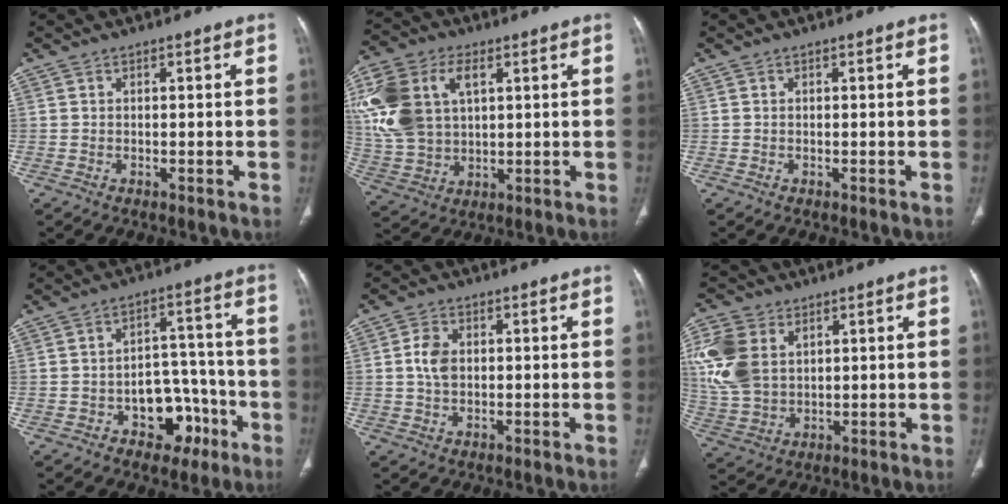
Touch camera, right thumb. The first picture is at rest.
{"total": 17.5, "force": [4.8, 11.4, 12.4], "torque": [-0.263, 0.005, 0.096]}
{"total": 0.0}
{"total": 10.0, "force": [-4.7, 7.0, 5.4], "torque": [-0.032, 0.056, -0.061]}
{"total": 4.8, "force": [0.5, 3.3, 3.4], "torque": [-0.063, 0.002, 0.007]}
{"total": 13.3, "force": [3.8, 9.4, 8.7], "torque": [-0.182, -0.003, 0.081]}